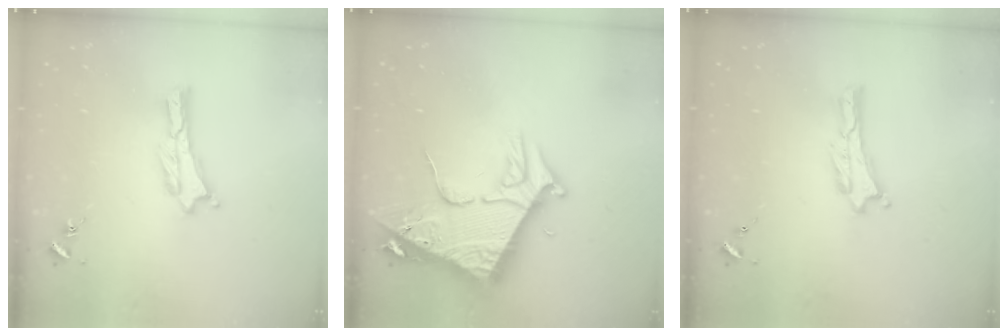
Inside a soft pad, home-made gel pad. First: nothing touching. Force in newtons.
{"total": 9.9, "press": 9.9, "slide": 1.1}
{"total": 0.0}